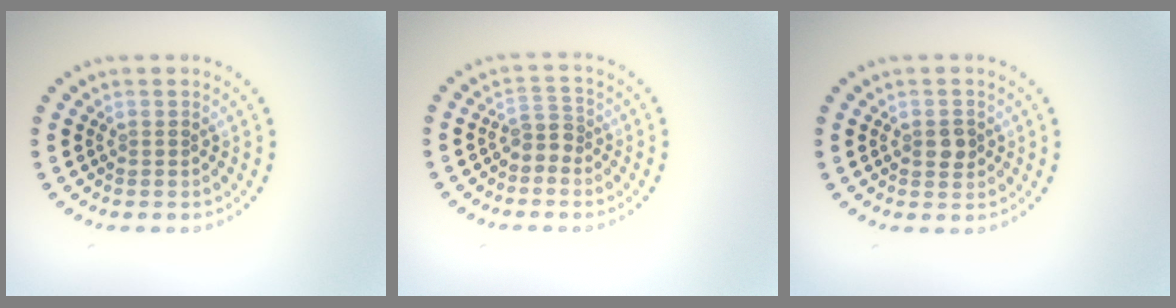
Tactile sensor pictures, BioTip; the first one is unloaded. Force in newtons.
{"total": 1.9, "press": 1.4, "slide": 1.2}
{"total": 1.6, "press": 1.6, "slide": 0.1}